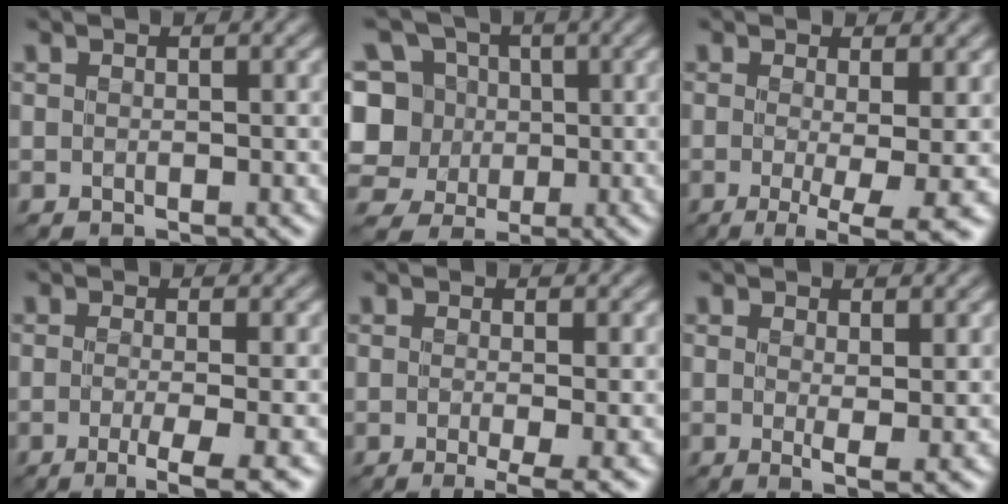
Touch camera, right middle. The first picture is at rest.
{"total": 10.0, "force": [1.8, 9.1, 3.8], "torque": [-0.101, 0.039, 0.008]}
{"total": 6.7, "force": [-1.7, 2.0, 6.1], "torque": [-0.092, -0.010, -0.019]}
{"total": 4.0, "force": [-1.5, 0.8, 3.6], "torque": [-0.058, -0.005, -0.031]}
{"total": 3.3, "force": [-1.3, 0.6, 2.9], "torque": [-0.052, -0.006, -0.022]}
{"total": 2.3, "force": [0.5, 0.5, 2.1], "torque": [-0.038, -0.006, 0.008]}